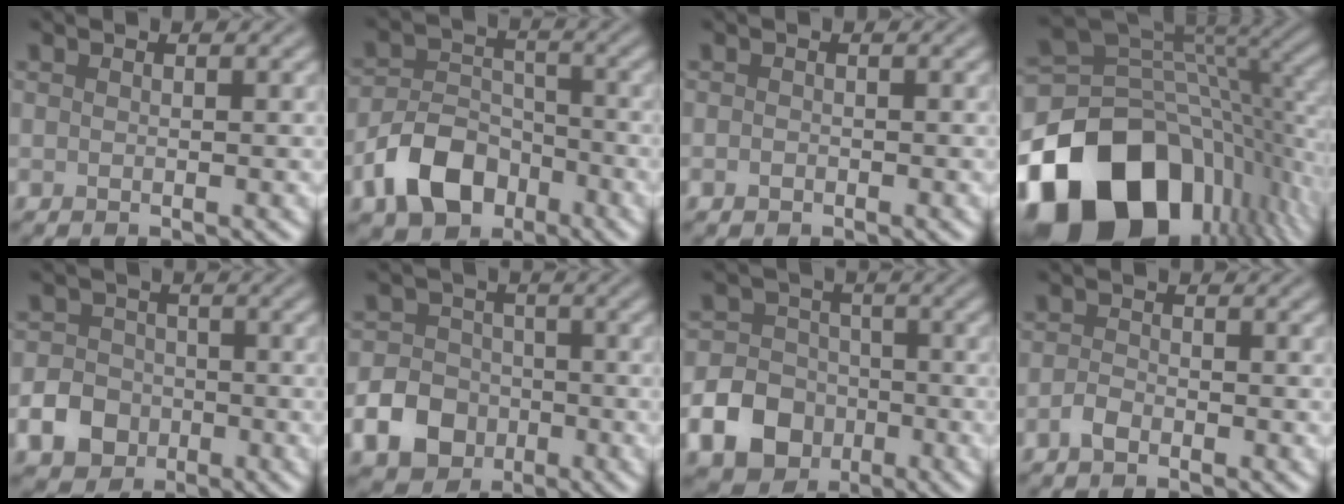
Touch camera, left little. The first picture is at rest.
{"total": 6.4, "force": [-3.5, 4.2, 3.4], "torque": [-0.060, -0.003, -0.071]}
{"total": 0.6, "force": [-0.3, 0.4, 0.3], "torque": [-0.005, -0.002, -0.007]}
{"total": 18.0, "force": [-8.0, 11.7, 11.1], "torque": [-0.224, -0.015, -0.144]}
{"total": 4.2, "force": [-1.8, 3.5, 1.6], "torque": [-0.028, 0.002, -0.043]}
{"total": 7.6, "force": [-3.3, 6.3, 2.6], "torque": [-0.038, -0.019, -0.086]}
{"total": 11.4, "force": [-4.8, 9.7, 3.5], "torque": [-0.066, -0.038, -0.109]}
{"total": 1.4, "force": [-0.9, 0.7, 0.8], "torque": [-0.019, 0.003, -0.021]}